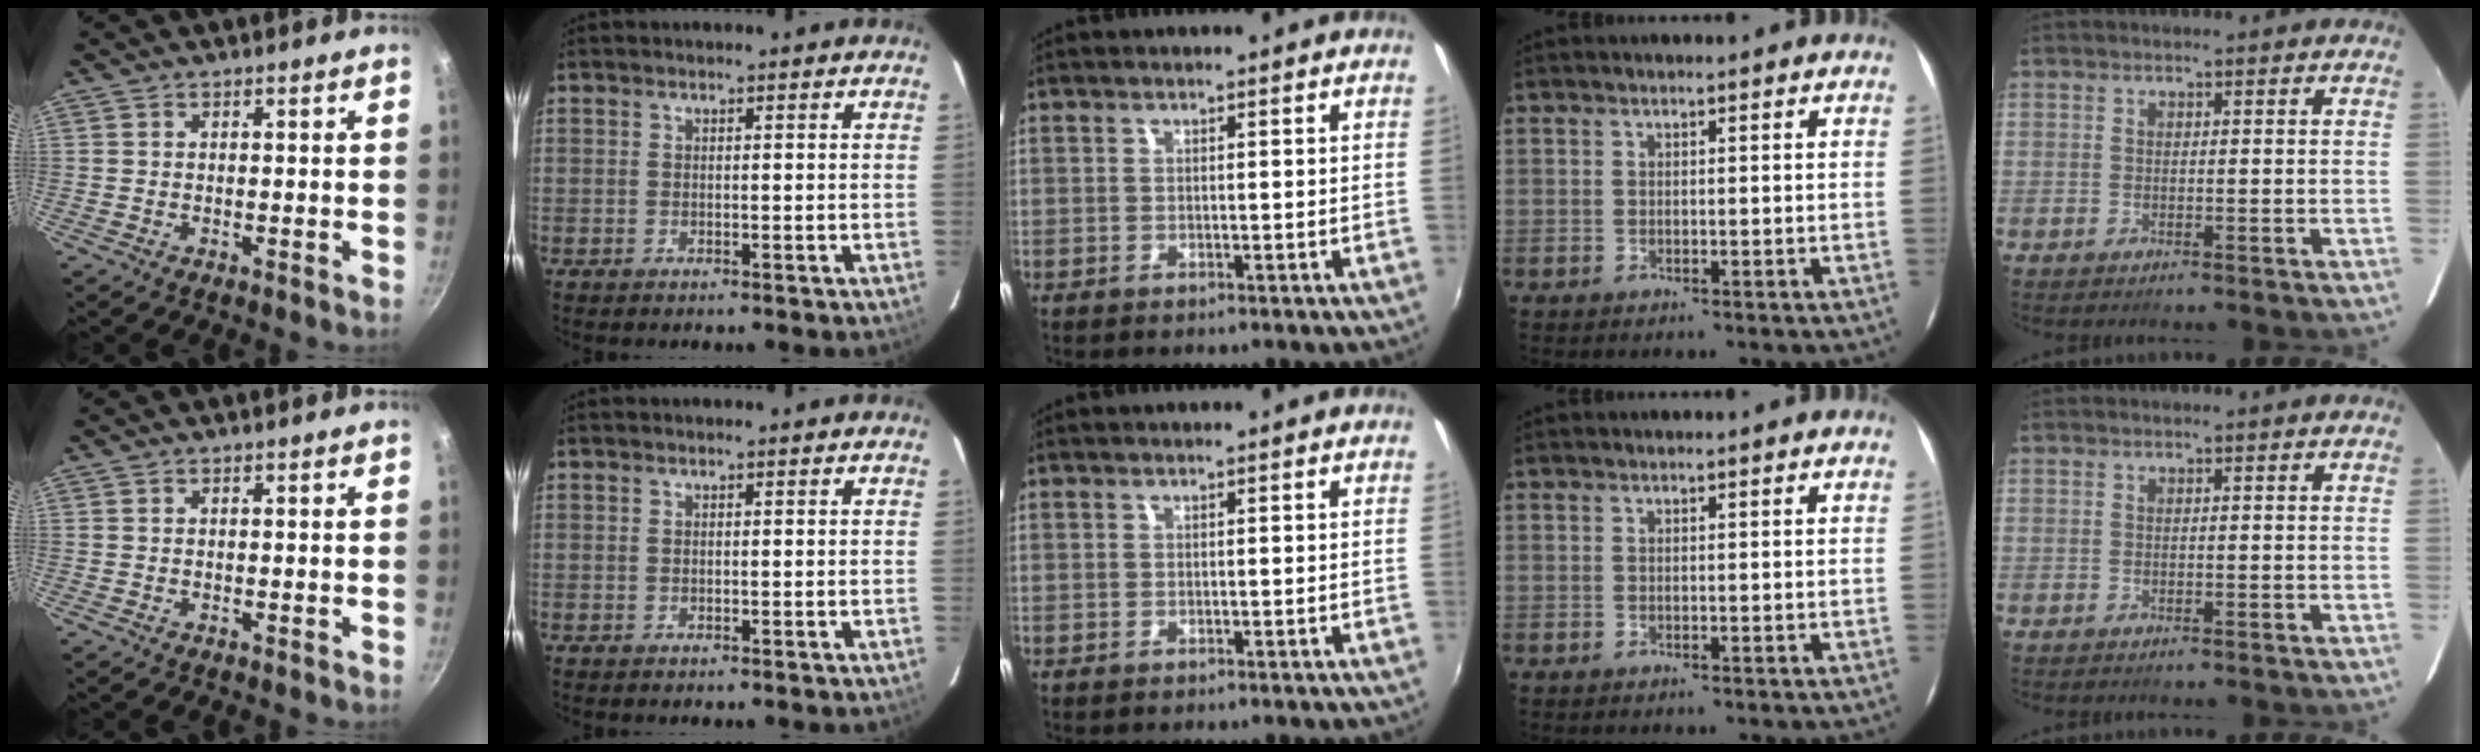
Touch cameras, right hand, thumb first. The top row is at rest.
{}